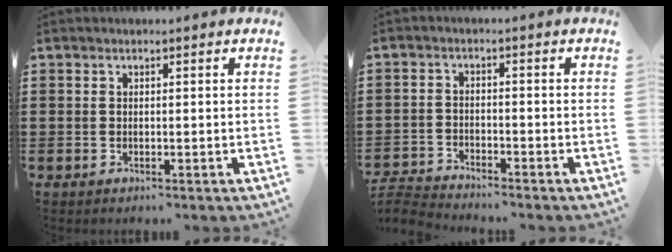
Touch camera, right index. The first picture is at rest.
{"total": 3.4, "force": [-3.4, 0.2, 0.1], "torque": [-0.015, -0.002, -0.075]}